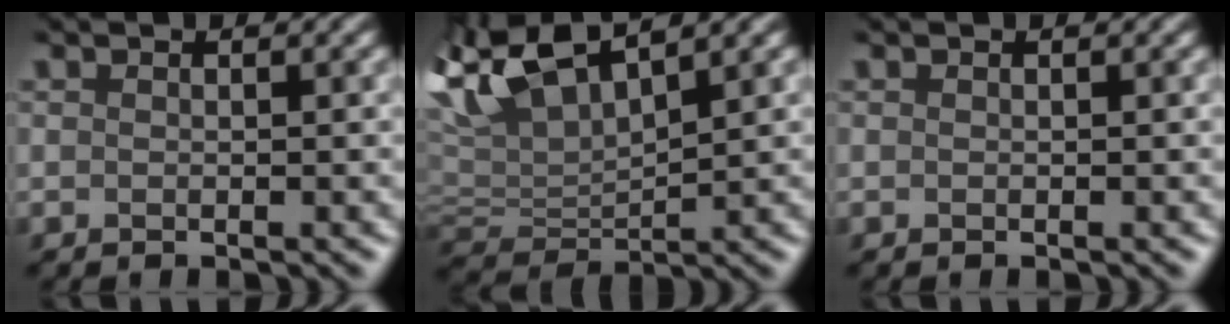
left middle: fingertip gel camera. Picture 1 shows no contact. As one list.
[{"total": 5.5, "force": [4.2, 1.3, 3.3], "torque": [-0.119, 0.020, 0.103]}, {"total": 0.0}]